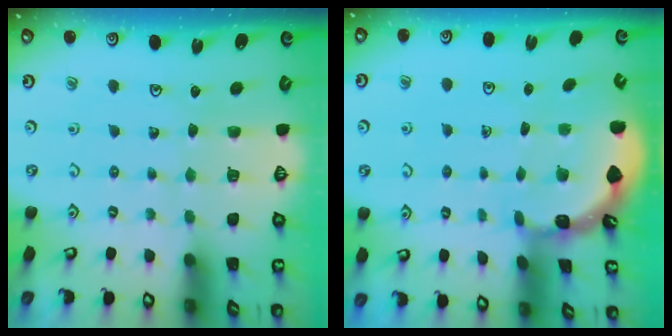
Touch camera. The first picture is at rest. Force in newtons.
{"total": 1.7, "press": 1.7, "slide": 0.1}